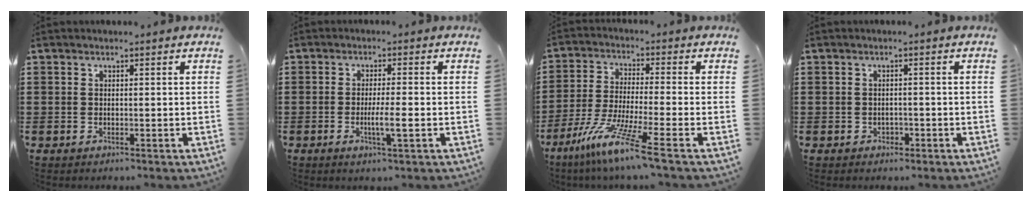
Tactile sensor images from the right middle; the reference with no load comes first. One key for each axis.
{"total": 3.9, "fx": -1.2, "fy": 0.3, "fz": 3.7, "tx": -0.065, "ty": -0.005, "tz": -0.022}
{"total": 9.2, "fx": -6.6, "fy": -0.6, "fz": 6.3, "tx": -0.138, "ty": -0.020, "tz": -0.133}
{"total": 0.8, "fx": -0.5, "fy": 0.7, "fz": 0.2, "tx": -0.009, "ty": -0.001, "tz": -0.010}